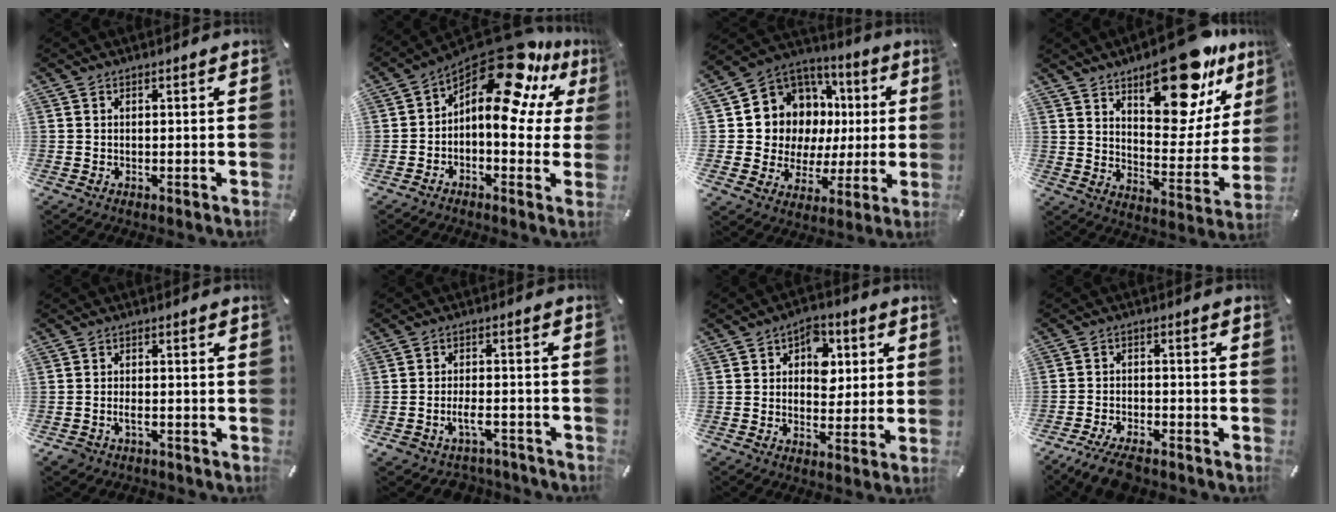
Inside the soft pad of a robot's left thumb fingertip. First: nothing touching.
{"total": 19.2, "force": [11.6, 7.7, 13.3], "torque": [-0.191, -0.090, 0.192]}
{"total": 11.7, "force": [2.5, 11.0, 2.8], "torque": [-0.047, -0.047, 0.068]}
{"total": 21.2, "force": [14.6, 8.9, 12.6], "torque": [-0.163, -0.101, 0.240]}
{"total": 3.0, "force": [-1.7, 2.1, 1.4], "torque": [-0.039, 0.001, -0.035]}
{"total": 6.2, "force": [-3.1, 3.9, 3.7], "torque": [-0.070, 0.009, -0.053]}
{"total": 8.2, "force": [1.5, 6.5, 4.8], "torque": [-0.050, -0.001, 0.019]}
{"total": 7.0, "force": [-5.7, 2.5, 3.2], "torque": [-0.069, 0.020, -0.109]}